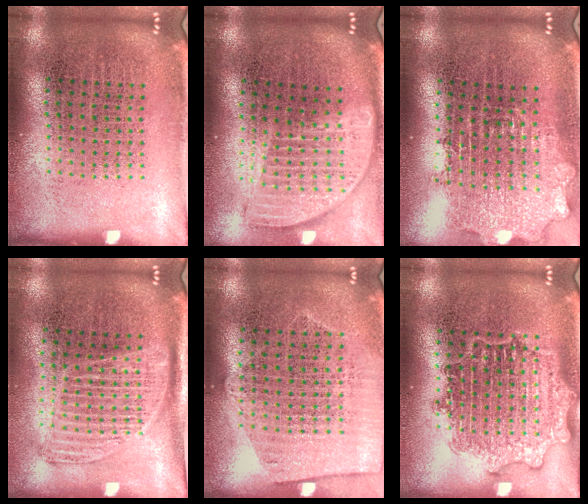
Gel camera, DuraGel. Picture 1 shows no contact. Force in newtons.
{"total": 1.8, "press": 1.5, "slide": 1.0}
{"total": 2.0, "press": 1.6, "slide": 1.2}
{"total": 1.3, "press": 1.1, "slide": 0.7}
{"total": 1.3, "press": 1.1, "slide": 0.6}
{"total": 1.8, "press": 1.7, "slide": 0.2}